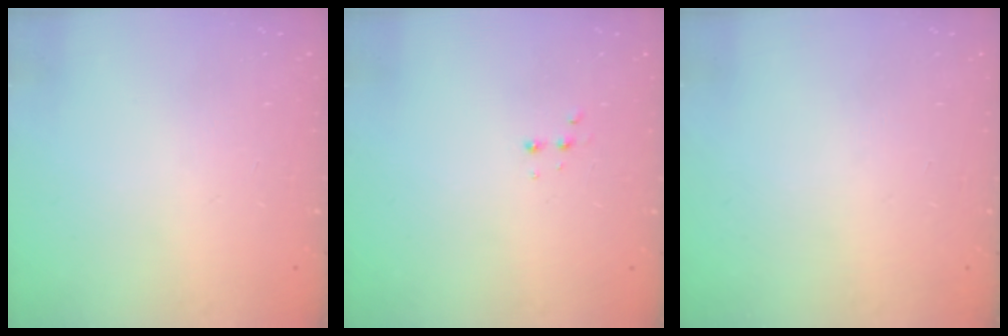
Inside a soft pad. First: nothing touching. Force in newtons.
{"total": 2.5, "press": 2.4, "slide": 0.8}
{"total": 0.0}